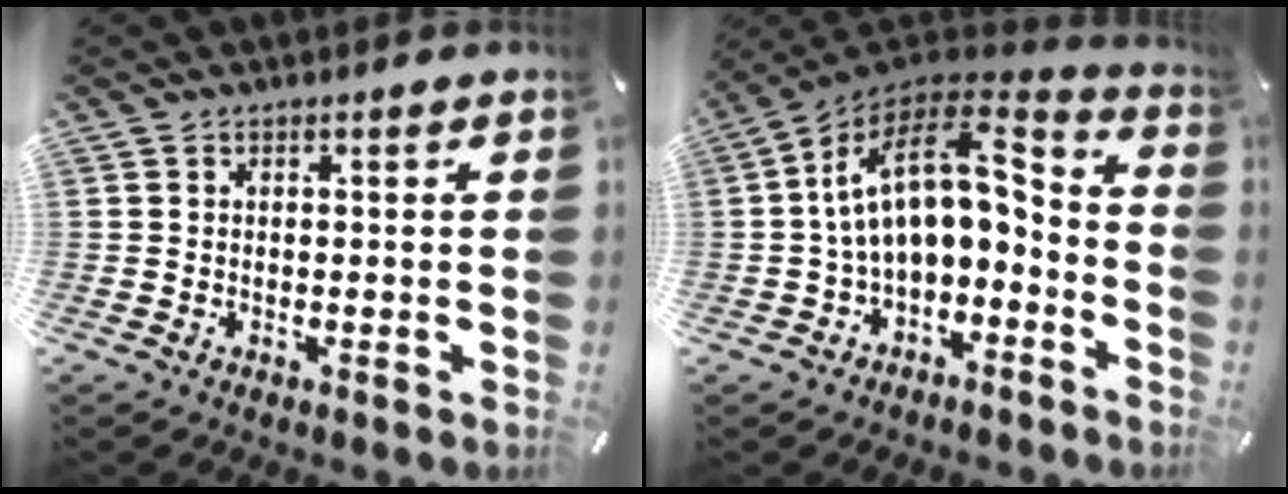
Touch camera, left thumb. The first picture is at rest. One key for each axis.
{"total": 16.7, "fx": 2.0, "fy": 10.1, "fz": 13.1, "tx": -0.245, "ty": -0.008, "tz": 0.030}